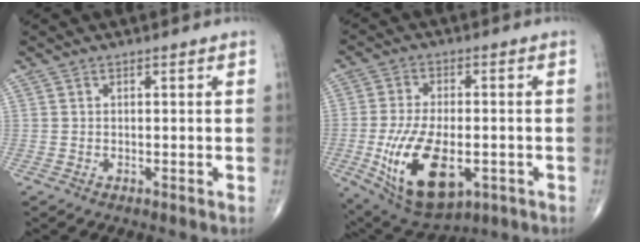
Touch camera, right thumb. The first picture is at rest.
{"total": 16.9, "force": [-4.6, 8.8, 13.7], "torque": [-0.247, -0.003, -0.058]}